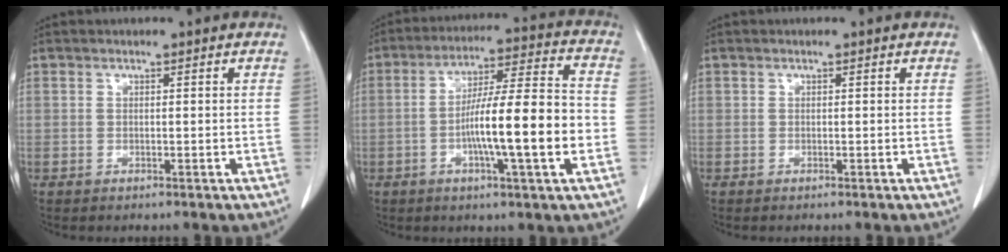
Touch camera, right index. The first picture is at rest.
{"total": 14.9, "force": [-3.1, 0.7, 14.6], "torque": [-0.236, 0.009, -0.051]}
{"total": 0.0}